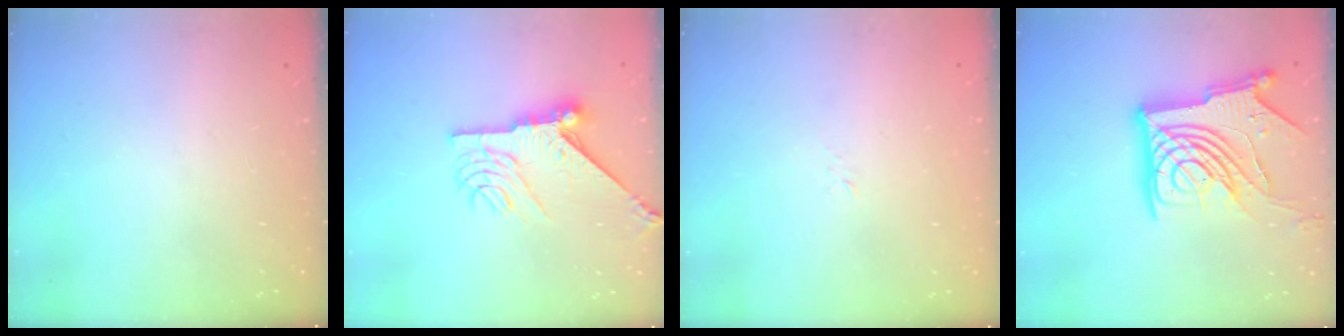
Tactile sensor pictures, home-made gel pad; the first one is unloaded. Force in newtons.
{"total": 13.4, "press": 13.4, "slide": 1.2}
{"total": 3.4, "press": 3.4, "slide": 0.5}
{"total": 21.1, "press": 21.0, "slide": 2.7}